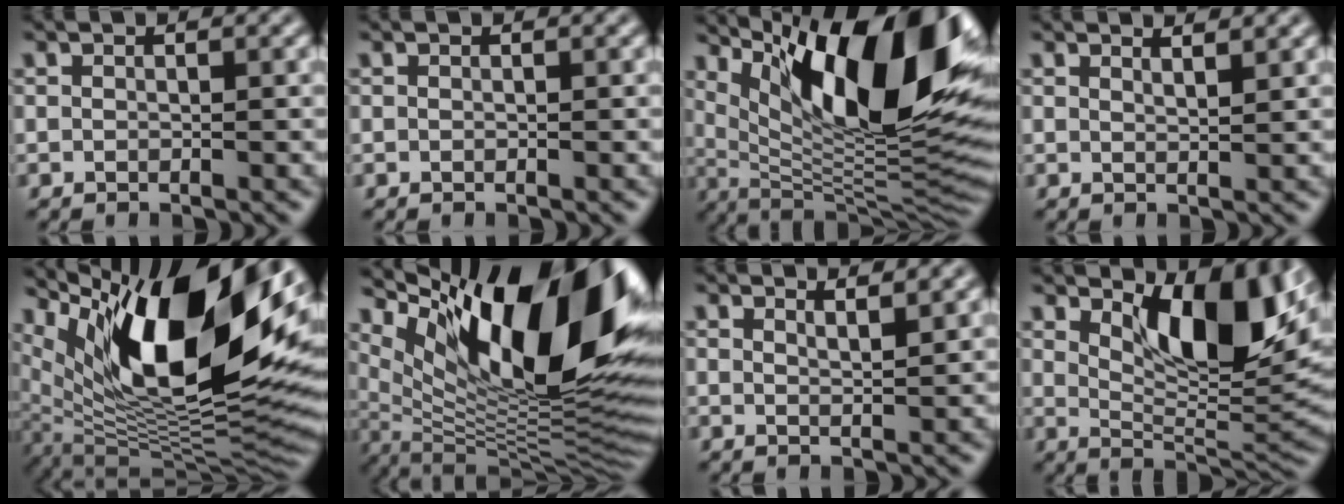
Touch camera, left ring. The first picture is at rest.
{"total": 0.0}
{"total": 16.0, "force": [7.1, 4.6, 13.5], "torque": [-0.195, -0.005, 0.127]}
{"total": 2.0, "force": [1.7, 0.5, 0.9], "torque": [-0.004, 0.007, 0.012]}
{"total": 18.2, "force": [6.8, 7.7, 15.0], "torque": [-0.245, 0.004, 0.114]}
{"total": 18.0, "force": [7.3, 6.6, 15.1], "torque": [-0.237, 0.011, 0.128]}
{"total": 2.5, "force": [2.0, 0.6, 1.3], "torque": [-0.006, 0.010, 0.016]}
{"total": 9.2, "force": [3.8, 3.6, 7.6], "torque": [-0.113, -0.014, 0.064]}